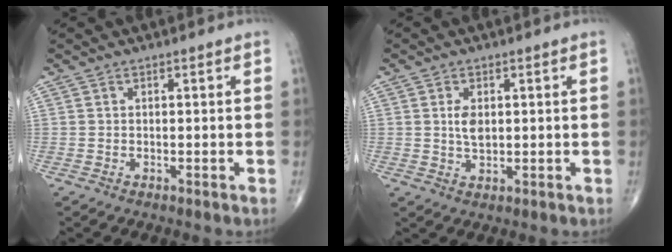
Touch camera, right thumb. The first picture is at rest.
{"total": 3.7, "force": [0.7, 2.1, 2.9], "torque": [-0.049, -0.007, 0.014]}